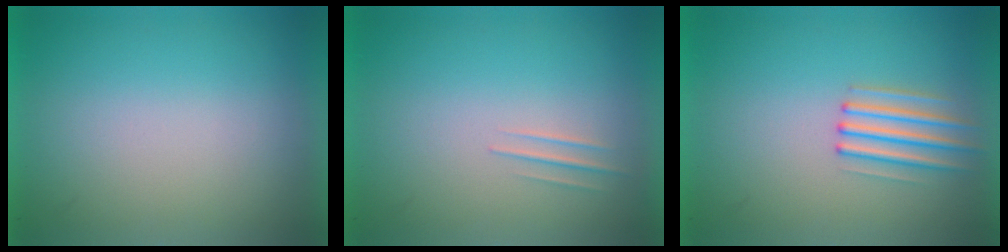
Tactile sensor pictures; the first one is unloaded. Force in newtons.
{"total": 1.2}
{"total": 2.1}